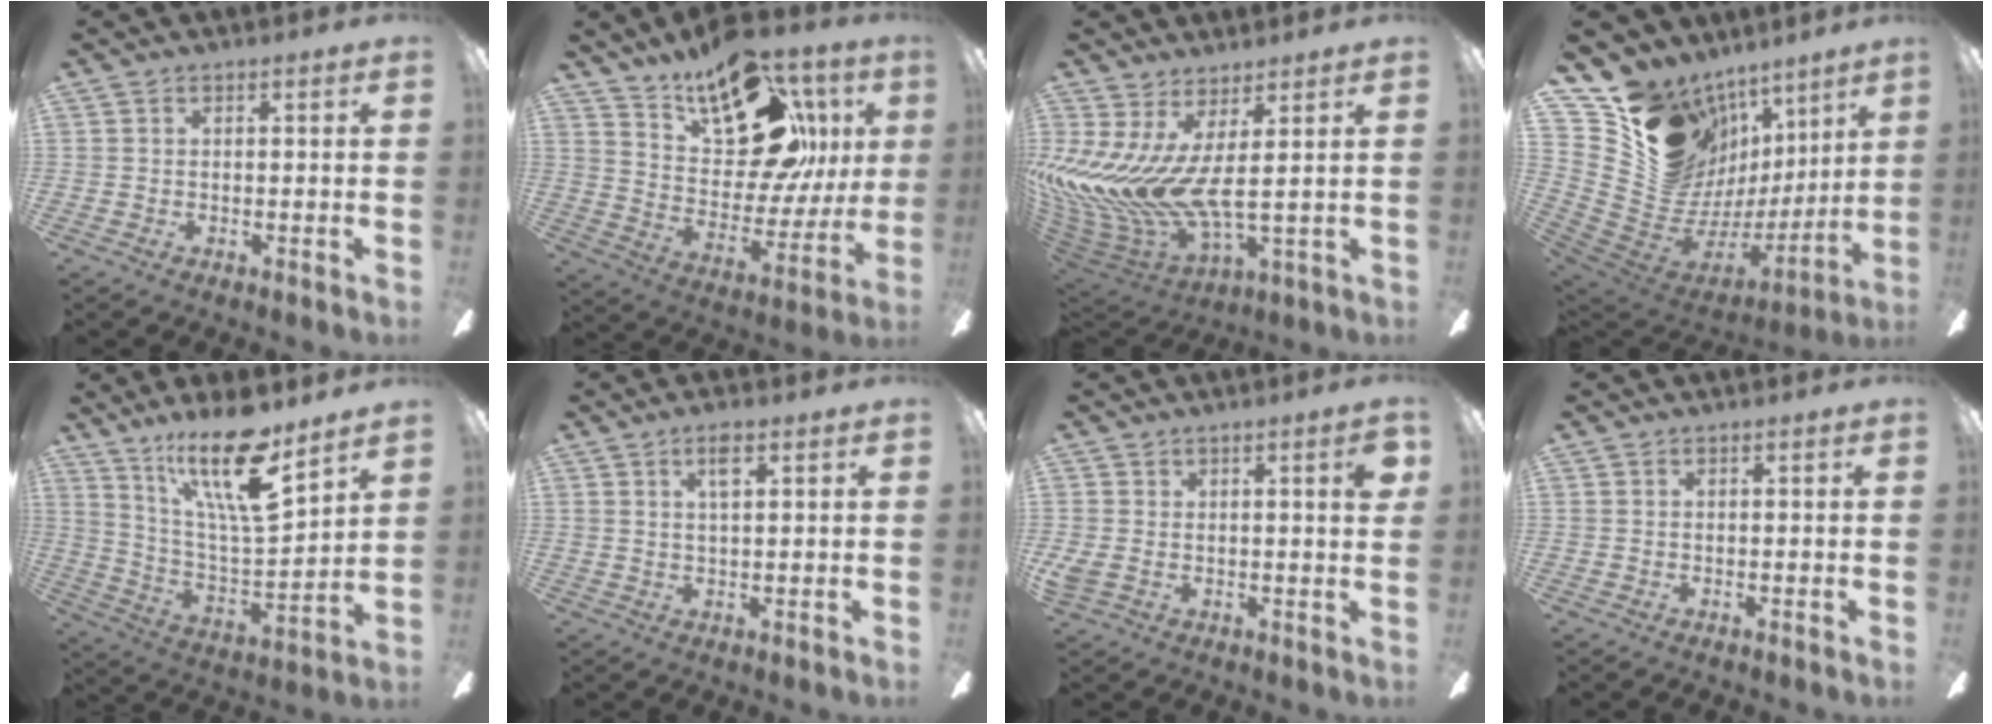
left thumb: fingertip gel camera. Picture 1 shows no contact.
{"total": 23.1, "force": [13.0, 12.0, 14.8], "torque": [-0.225, -0.067, 0.230]}
{"total": 11.5, "force": [3.0, 4.6, 10.1], "torque": [-0.252, -0.067, 0.049]}
{"total": 16.2, "force": [9.9, 12.0, 4.4], "torque": [-0.091, -0.083, 0.209]}
{"total": 20.0, "force": [13.6, 5.0, 13.7], "torque": [-0.248, -0.078, 0.227]}
{"total": 3.9, "force": [2.0, 1.0, 3.1], "torque": [-0.061, 0.002, 0.031]}
{"total": 5.6, "force": [1.4, 1.8, 5.1], "torque": [-0.077, -0.002, 0.024]}
{"total": 0.0}